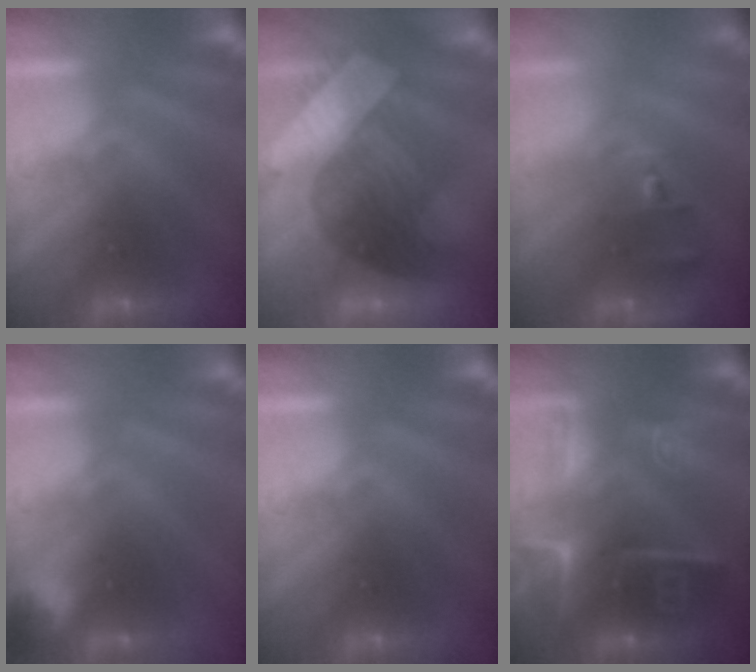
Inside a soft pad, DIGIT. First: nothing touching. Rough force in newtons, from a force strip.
{"total": 2.9}
{"total": 2.4}
{"total": 2.8}
{"total": 0.0}
{"total": 6.3}